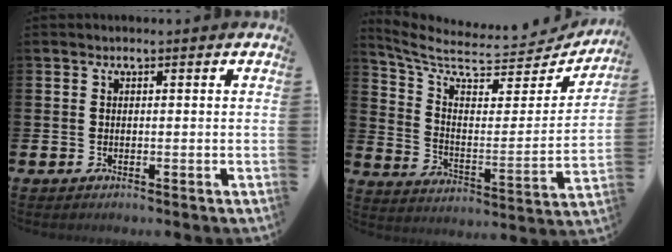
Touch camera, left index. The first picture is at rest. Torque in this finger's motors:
{"motor_torque": [0.23, -0.79, -0.24, 0.01]}